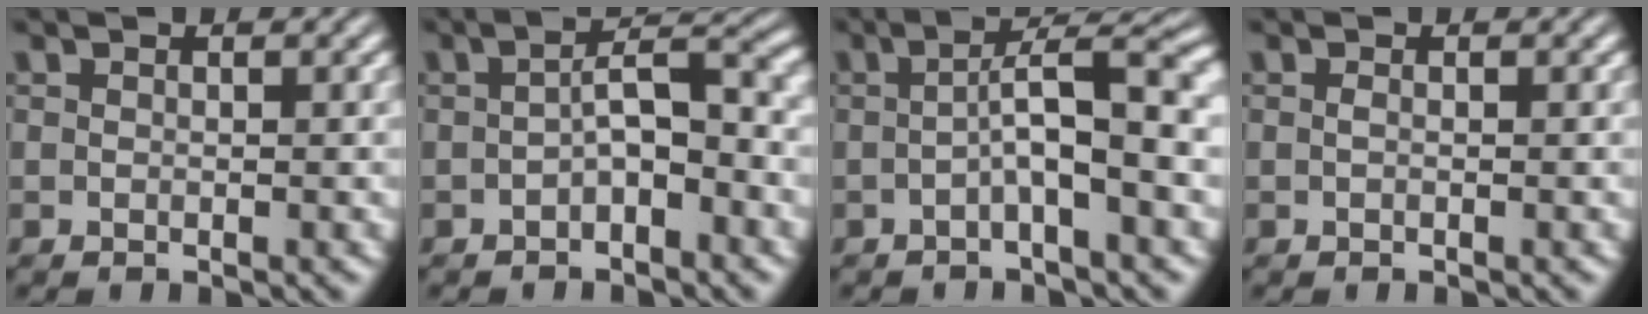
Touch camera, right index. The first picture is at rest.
{"total": 2.7, "force": [-0.8, -0.2, 2.6], "torque": [-0.029, 0.002, -0.010]}
{"total": 4.5, "force": [-0.5, -0.4, 4.5], "torque": [-0.055, 0.011, -0.009]}
{"total": 0.9, "force": [-0.3, -0.9, 0.0], "torque": [0.001, -0.005, 0.000]}